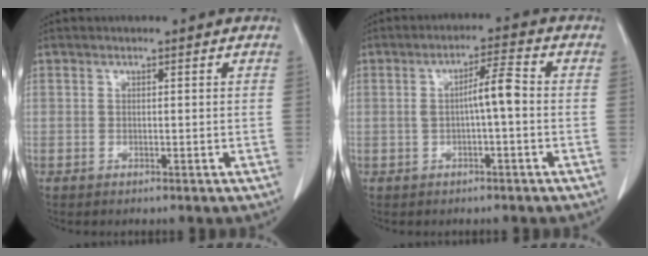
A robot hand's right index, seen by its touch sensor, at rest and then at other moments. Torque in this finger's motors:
{"motor_torque": [0.36, -0.15, 0.24, 0.05]}